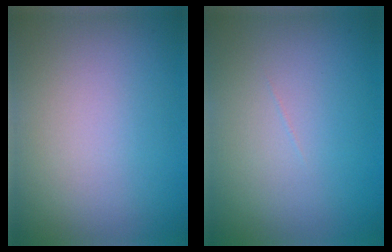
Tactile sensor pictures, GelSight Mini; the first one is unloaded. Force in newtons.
{"total": 0.0}